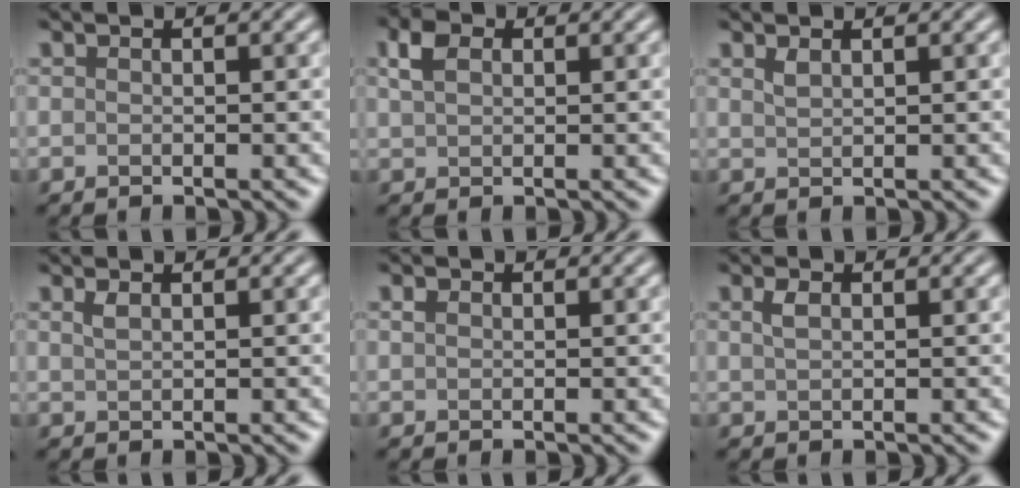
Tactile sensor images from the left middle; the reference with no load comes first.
{"total": 2.7, "force": [1.2, 1.8, 1.7], "torque": [-0.037, 0.008, 0.019]}
{"total": 0.9, "force": [0.7, 0.3, 0.5], "torque": [-0.012, 0.001, 0.016]}
{"total": 1.0, "force": [0.6, 0.4, 0.7], "torque": [-0.015, 0.002, 0.012]}
{"total": 0.8, "force": [0.3, 0.6, 0.4], "torque": [-0.008, 0.001, 0.005]}
{"total": 1.2, "force": [0.6, 0.6, 0.9], "torque": [-0.021, 0.002, 0.013]}